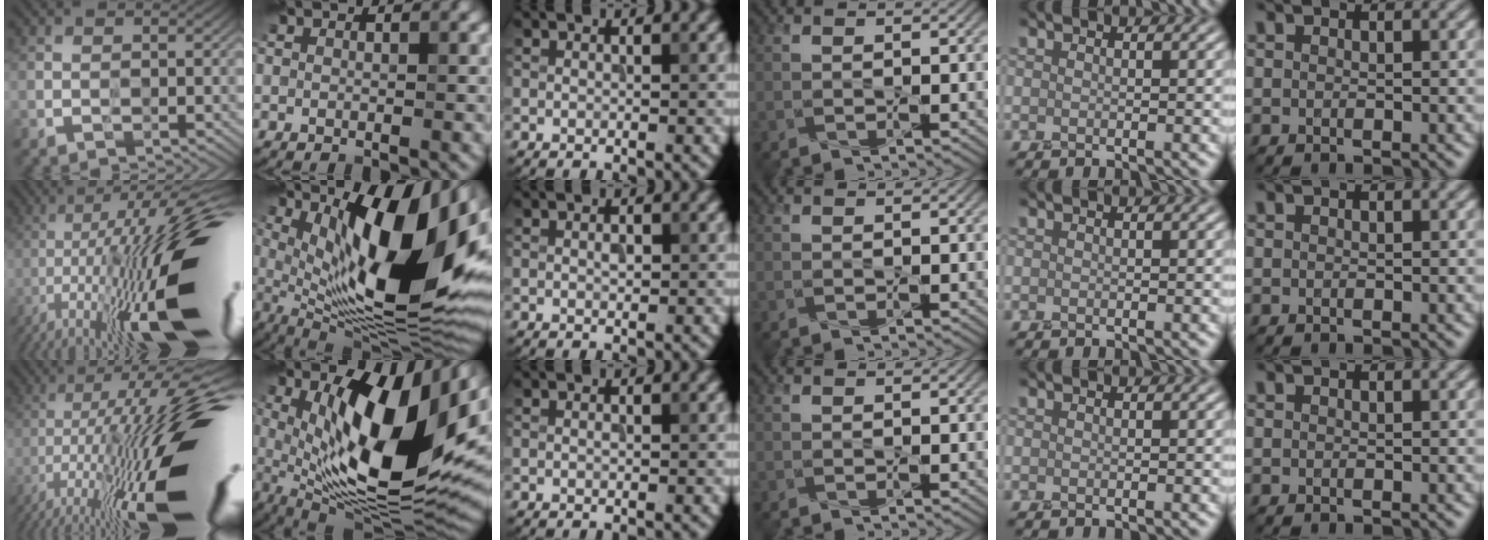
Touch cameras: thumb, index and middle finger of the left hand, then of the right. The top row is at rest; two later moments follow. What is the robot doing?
{"motion": "press", "object": "grip strengthener"}